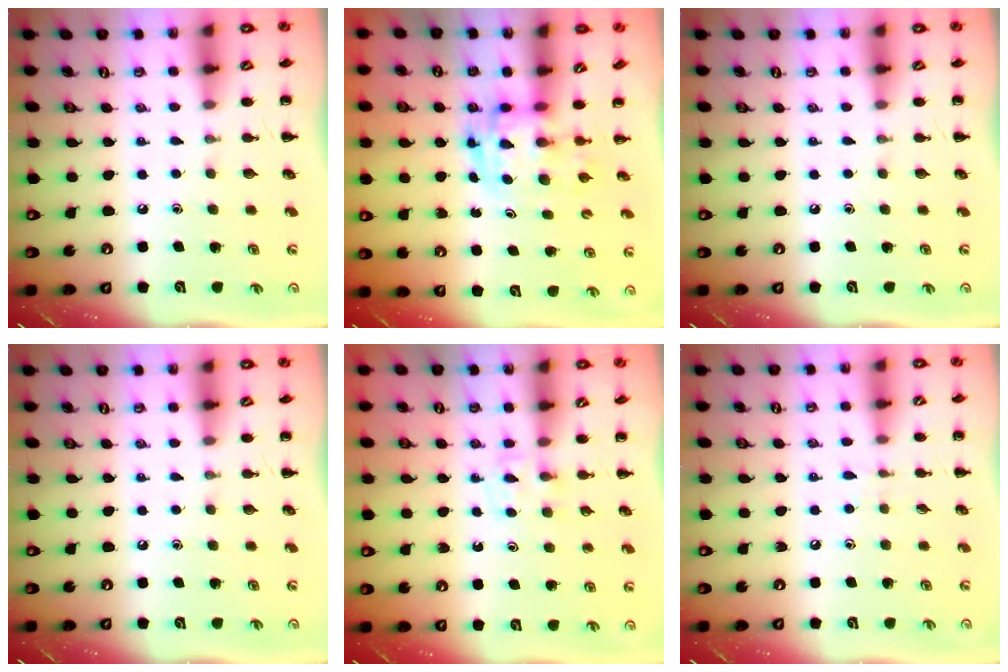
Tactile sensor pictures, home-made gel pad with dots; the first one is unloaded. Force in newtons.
{"total": 3.0, "press": 2.9, "slide": 0.5}
{"total": 0.0}
{"total": 0.0}
{"total": 4.1, "press": 3.9, "slide": 1.4}
{"total": 2.9, "press": 2.6, "slide": 1.2}